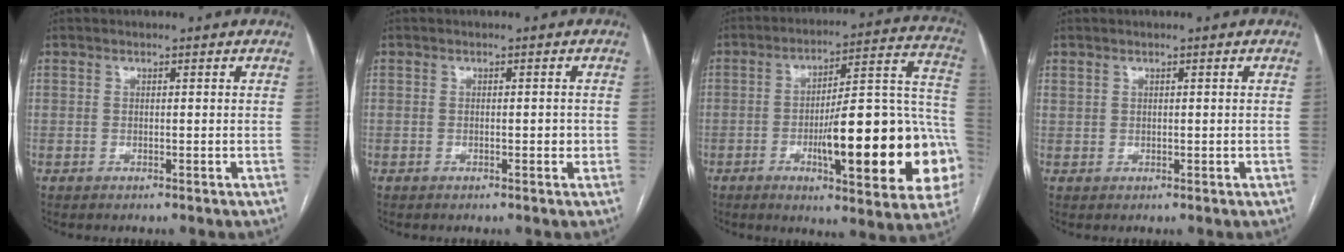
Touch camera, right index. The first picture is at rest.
{"total": 1.2, "force": [-0.2, 0.5, 1.0], "torque": [-0.013, 0.003, -0.001]}
{"total": 24.7, "force": [-6.4, 4.8, 23.3], "torque": [-0.245, 0.021, -0.078]}
{"total": 0.6, "force": [0.5, 0.4, 0.1], "torque": [0.000, 0.007, 0.011]}